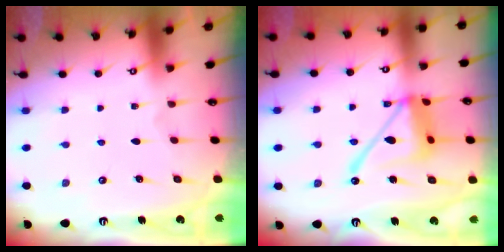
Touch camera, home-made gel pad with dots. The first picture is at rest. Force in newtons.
{"total": 15.7, "press": 15.7, "slide": 1.6}